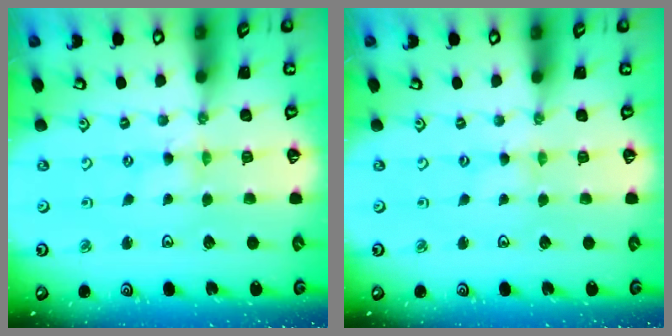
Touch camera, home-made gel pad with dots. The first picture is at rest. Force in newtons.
{"total": 0.5, "press": 0.5, "slide": 0.1}